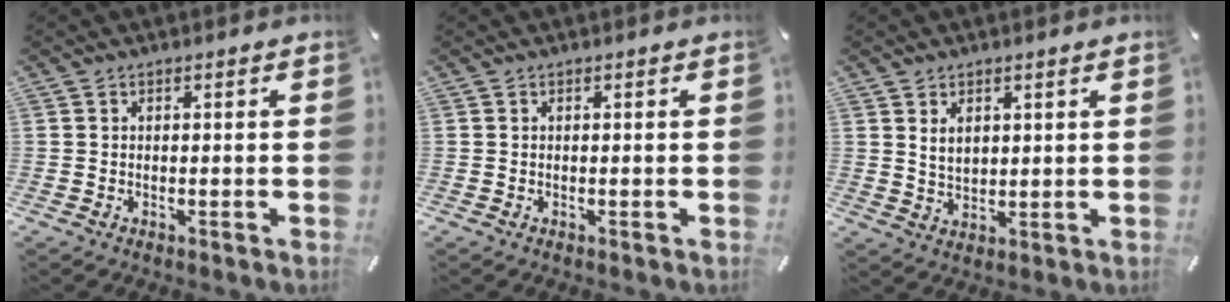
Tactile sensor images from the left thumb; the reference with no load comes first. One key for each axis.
{"total": 0.0}
{"total": 3.3, "fx": 1.9, "fy": 2.0, "fz": 1.9, "tx": -0.033, "ty": -0.001, "tz": 0.033}